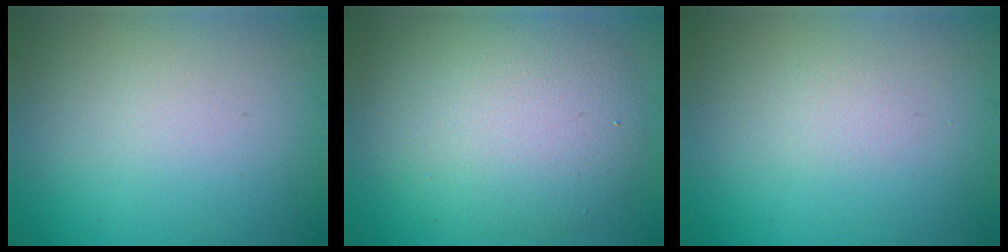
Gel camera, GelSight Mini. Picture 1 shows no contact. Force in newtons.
{"total": 7.7, "press": 7.7, "slide": 0.5}
{"total": 0.6, "press": 0.6, "slide": 0.0}